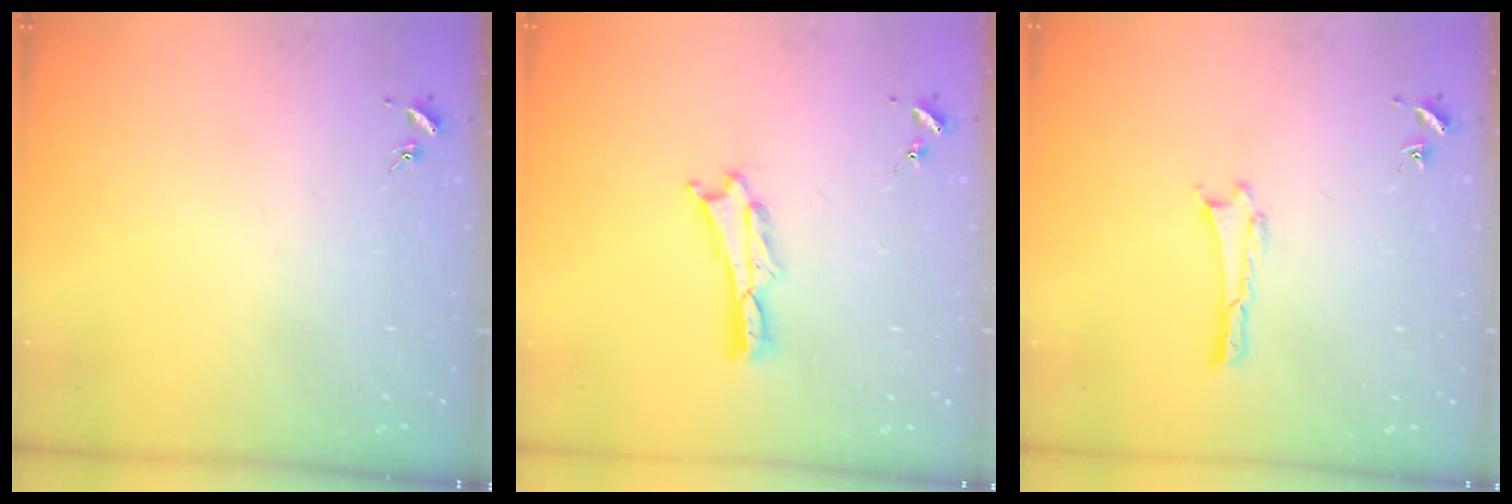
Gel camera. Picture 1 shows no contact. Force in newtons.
{"total": 0.8, "press": 0.7, "slide": 0.2}
{"total": 0.0}